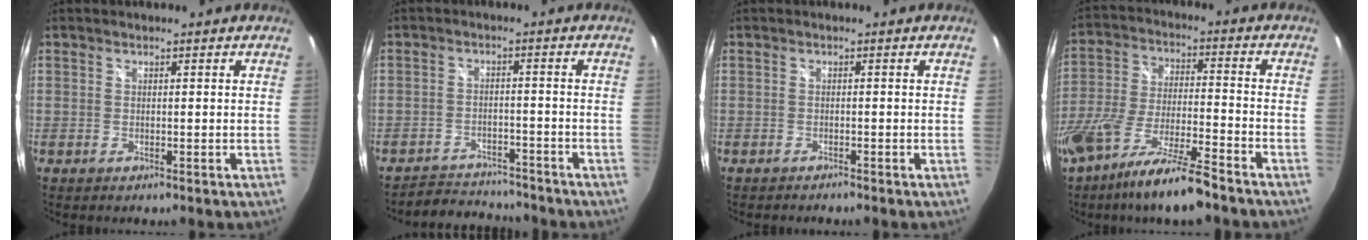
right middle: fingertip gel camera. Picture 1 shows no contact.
{"total": 8.6, "force": [-8.1, 2.4, 1.4], "torque": [-0.046, 0.014, -0.118]}
{"total": 1.3, "force": [-1.2, 0.1, 0.3], "torque": [-0.009, -0.005, -0.020]}
{"total": 15.6, "force": [-11.7, 1.5, 10.2], "torque": [-0.201, -0.040, -0.207]}